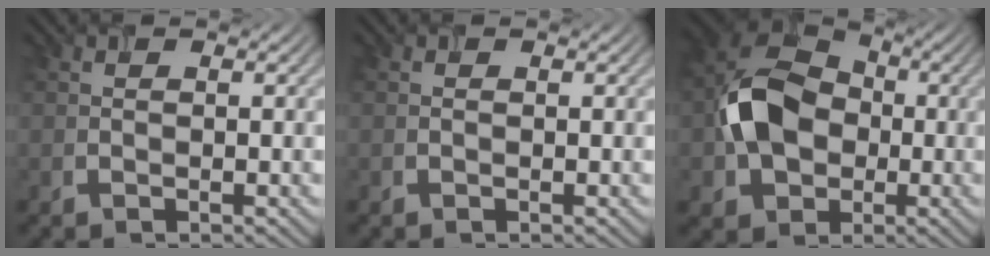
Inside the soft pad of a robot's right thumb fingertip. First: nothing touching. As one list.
[{"total": 0.0}, {"total": 11.5, "force": [-1.1, 8.9, 7.3], "torque": [-0.155, 0.011, -0.034]}]